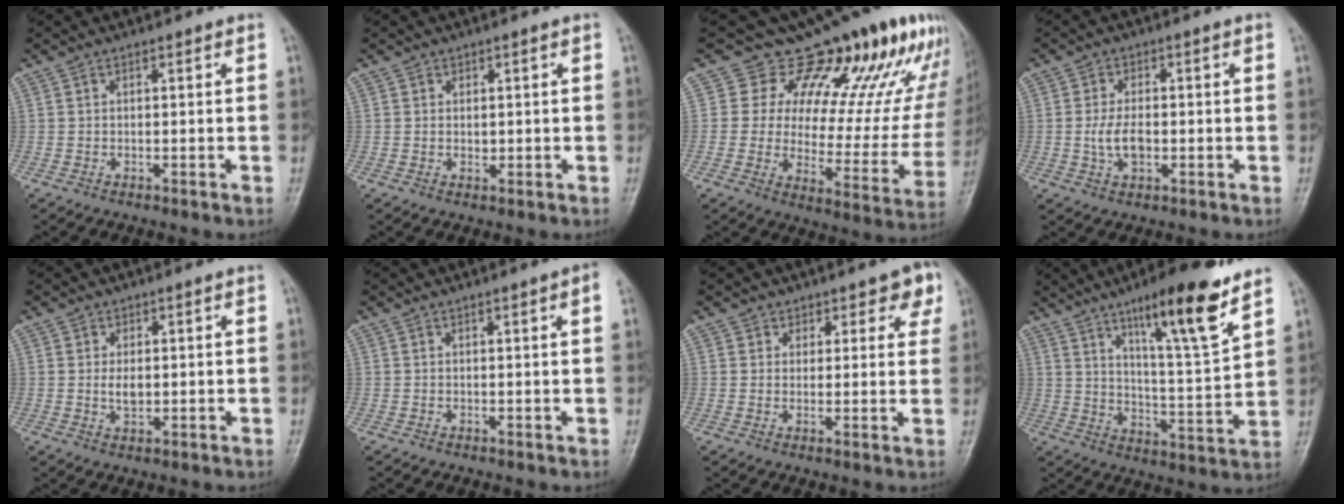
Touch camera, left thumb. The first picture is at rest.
{"total": 1.3, "force": [0.3, 1.1, 0.6], "torque": [-0.003, -0.002, 0.005]}
{"total": 22.6, "force": [15.7, 10.5, 12.4], "torque": [-0.111, -0.088, 0.198]}
{"total": 4.9, "force": [-0.7, 3.0, 3.9], "torque": [-0.071, 0.005, -0.014]}
{"total": 3.0, "force": [0.2, 2.0, 2.3], "torque": [-0.029, 0.002, 0.006]}
{"total": 1.9, "force": [0.7, -0.1, 1.7], "torque": [-0.028, 0.001, 0.009]}
{"total": 5.4, "force": [3.4, 3.9, 1.3], "torque": [0.038, -0.016, 0.037]}
{"total": 16.7, "force": [10.4, 2.5, 12.8], "torque": [-0.188, -0.061, 0.171]}